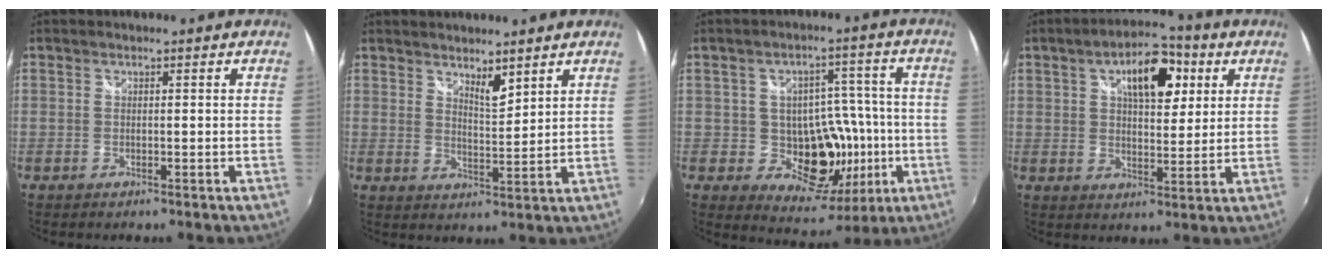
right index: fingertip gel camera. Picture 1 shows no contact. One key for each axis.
{"total": 4.2, "fx": 3.4, "fy": 0.9, "fz": 2.2, "tx": -0.033, "ty": -0.002, "tz": 0.056}
{"total": 12.5, "fx": -2.5, "fy": 10.0, "fz": 7.2, "tx": -0.114, "ty": 0.008, "tz": -0.020}
{"total": 11.6, "fx": 4.6, "fy": 5.3, "fz": 9.2, "tx": -0.135, "ty": 0.029, "tz": 0.071}